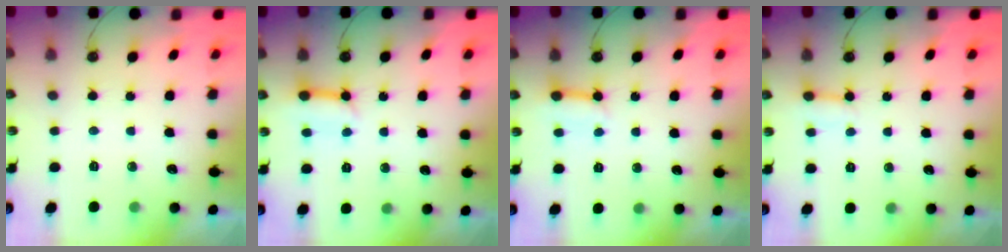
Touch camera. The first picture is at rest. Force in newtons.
{"total": 7.9, "press": 7.8, "slide": 0.9}
{"total": 5.1, "press": 5.1, "slide": 0.6}
{"total": 2.7, "press": 2.7, "slide": 0.3}